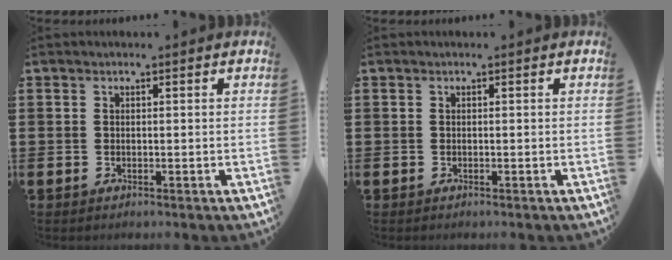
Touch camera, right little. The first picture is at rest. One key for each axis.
{"total": 0.0}